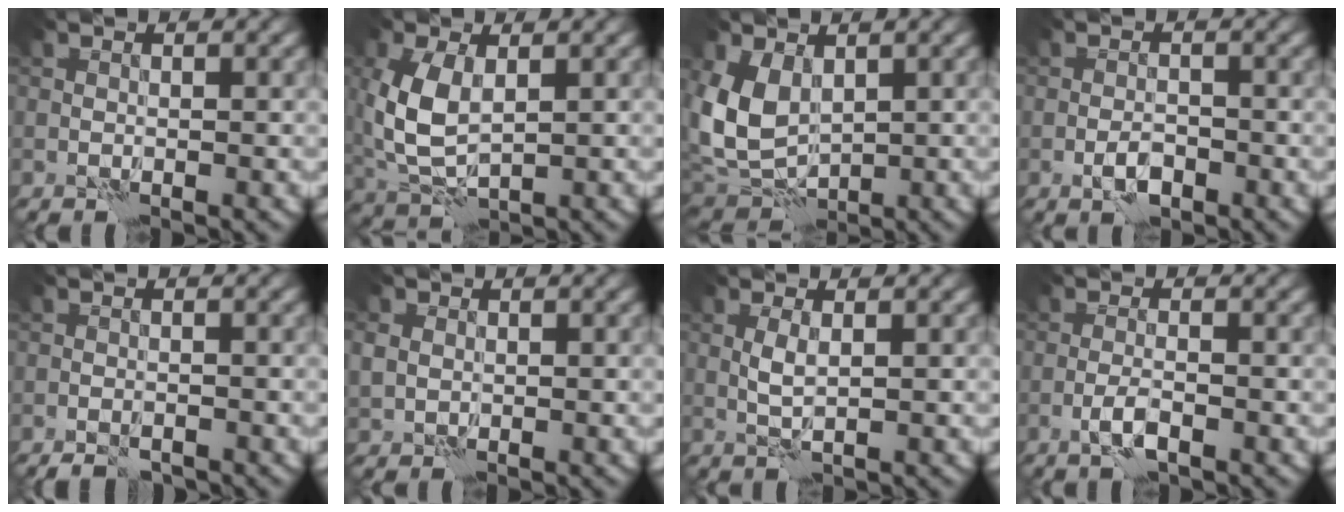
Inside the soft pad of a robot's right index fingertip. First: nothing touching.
{"total": 6.2, "force": [0.8, 3.6, 4.9], "torque": [-0.128, 0.000, 0.018]}
{"total": 5.7, "force": [1.2, 4.0, 3.8], "torque": [-0.090, -0.007, 0.019]}
{"total": 2.0, "force": [-1.1, 0.8, 1.4], "torque": [-0.026, 0.003, -0.024]}
{"total": 2.1, "force": [-1.7, 0.7, 1.1], "torque": [-0.023, 0.003, -0.026]}
{"total": 1.8, "force": [0.3, 1.6, 0.7], "torque": [-0.020, -0.001, 0.006]}
{"total": 1.5, "force": [0.4, 0.3, 1.4], "torque": [-0.037, 0.002, 0.008]}
{"total": 2.0, "force": [-1.1, 0.4, 1.6], "torque": [-0.039, 0.002, -0.026]}